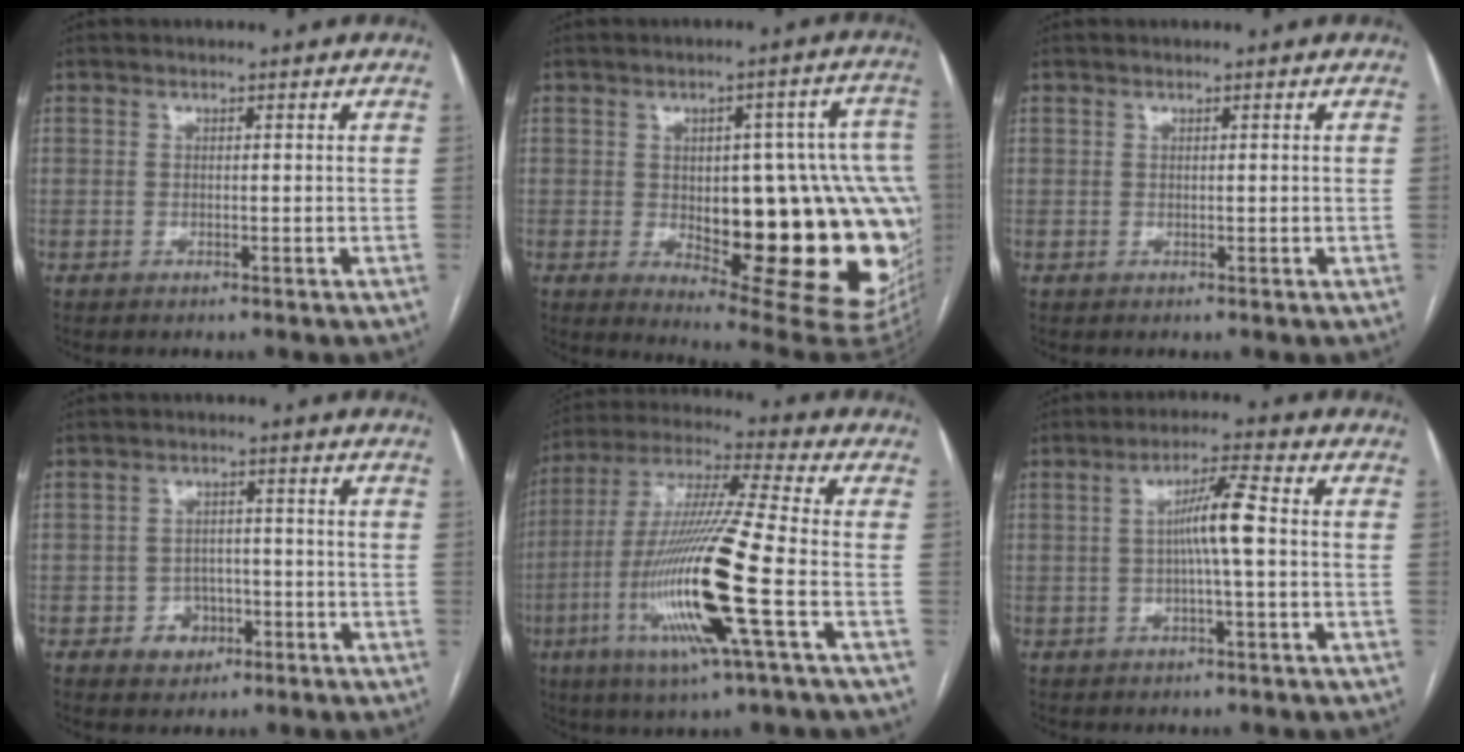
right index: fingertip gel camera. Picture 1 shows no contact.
{"total": 26.0, "force": [-2.7, 7.8, 24.7], "torque": [-0.229, 0.023, -0.007]}
{"total": 0.0}
{"total": 4.3, "force": [-1.7, 3.7, 1.3], "torque": [-0.010, 0.012, -0.020]}
{"total": 19.3, "force": [-5.5, 0.1, 18.5], "torque": [-0.387, -0.021, -0.112]}
{"total": 6.2, "force": [0.1, 0.1, 6.2], "torque": [-0.112, 0.013, 0.000]}